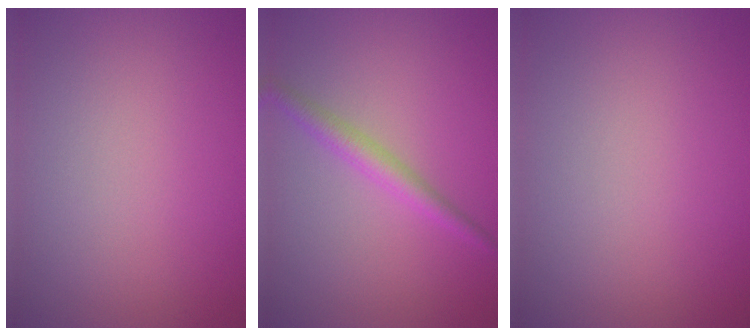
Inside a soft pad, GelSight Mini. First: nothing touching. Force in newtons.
{"total": 2.2, "press": 2.2, "slide": 0.0}
{"total": 0.0}